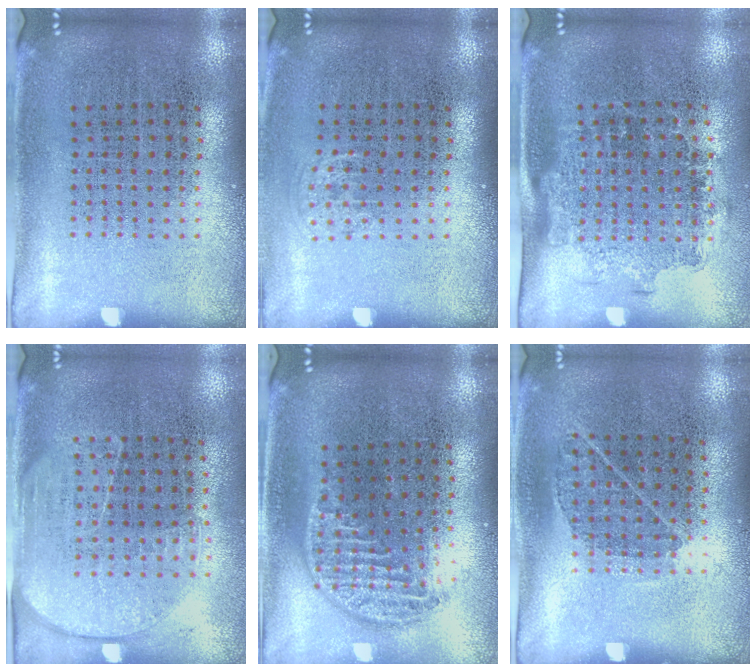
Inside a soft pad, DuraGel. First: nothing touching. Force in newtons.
{"total": 0.6, "press": 0.5, "slide": 0.3}
{"total": 1.3, "press": 1.1, "slide": 0.7}
{"total": 1.7, "press": 1.5, "slide": 0.9}
{"total": 1.4, "press": 1.2, "slide": 0.7}
{"total": 0.8, "press": 0.6, "slide": 0.5}